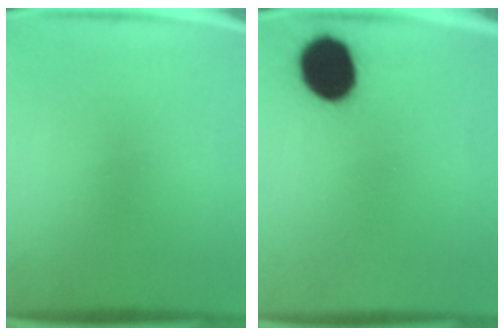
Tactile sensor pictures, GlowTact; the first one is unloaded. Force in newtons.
{"total": 13.8}